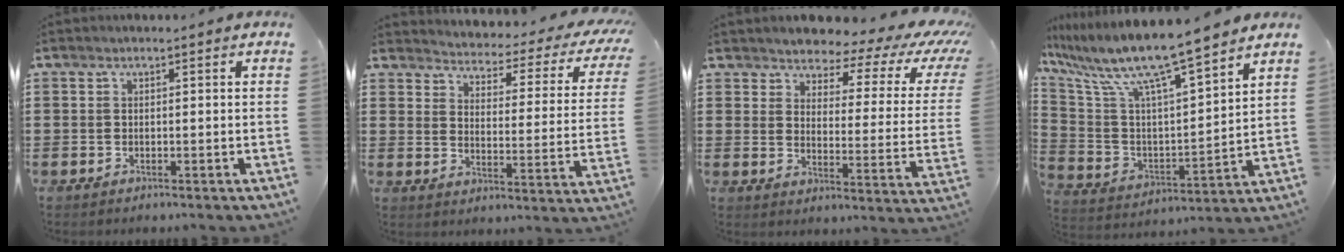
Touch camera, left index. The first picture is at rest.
{"total": 2.4, "force": [2.2, 0.5, 0.9], "torque": [-0.036, -0.026, 0.027]}
{"total": 5.0, "force": [4.3, 1.5, 2.0], "torque": [-0.058, -0.032, 0.069]}
{"total": 10.7, "force": [8.9, 0.2, 5.8], "torque": [-0.151, -0.065, 0.146]}